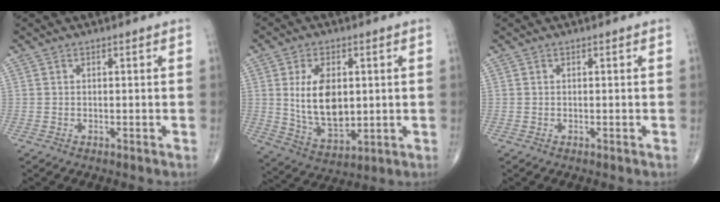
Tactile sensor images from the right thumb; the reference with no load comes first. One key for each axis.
{"total": 12.4, "fx": 1.5, "fy": 7.2, "fz": 10.0, "tx": -0.160, "ty": -0.020, "tz": 0.039}
{"total": 0.0}